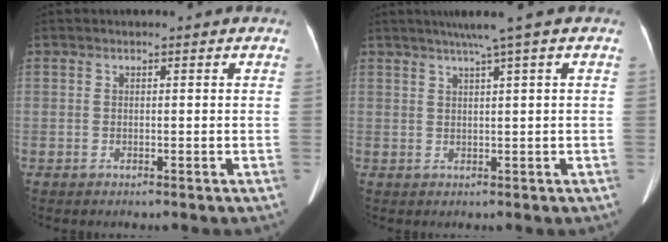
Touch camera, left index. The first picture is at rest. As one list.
[{"total": 4.1, "force": [2.6, -1.1, 2.9], "torque": [-0.047, 0.011, 0.045]}]